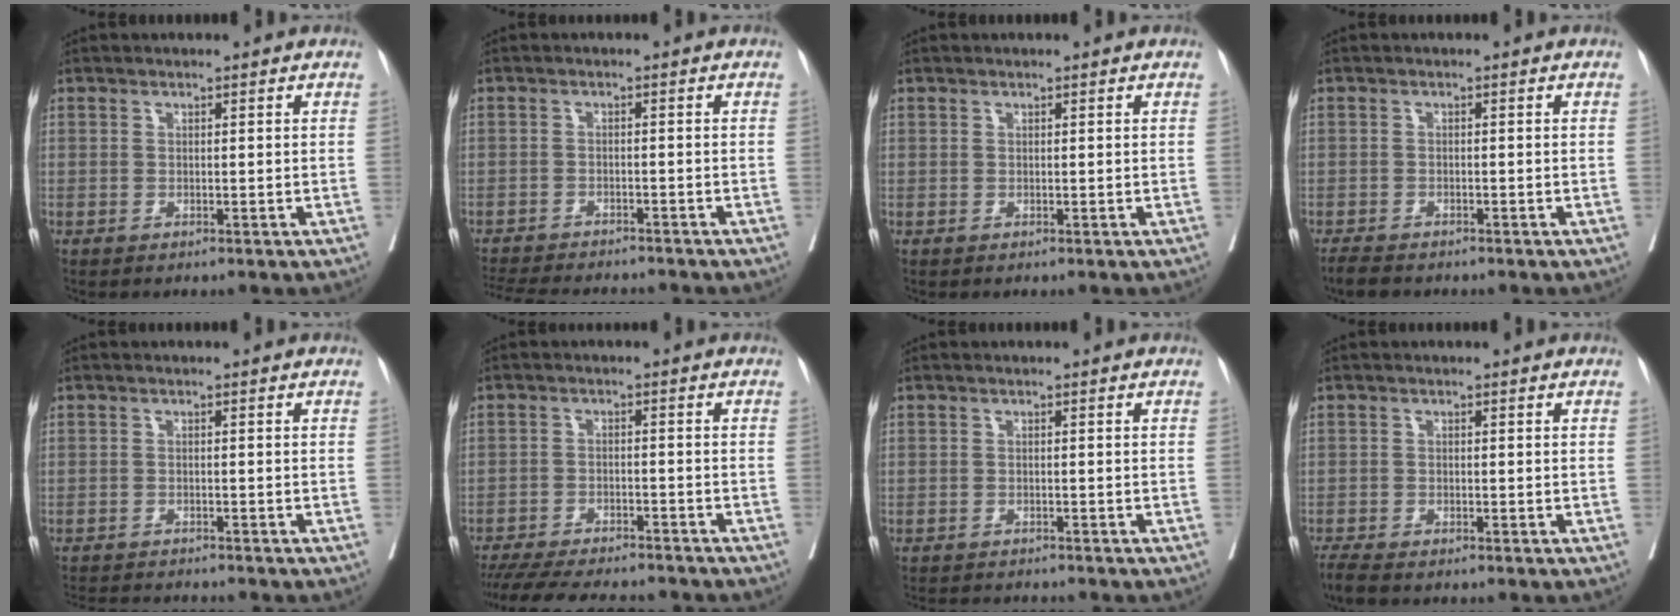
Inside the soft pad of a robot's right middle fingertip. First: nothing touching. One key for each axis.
{"total": 13.5, "fx": -12.3, "fy": 2.2, "fz": 5.0, "tx": -0.103, "ty": -0.016, "tz": -0.170}
{"total": 0.0}
{"total": 3.7, "fx": -3.2, "fy": 0.9, "fz": 1.6, "tx": -0.029, "ty": -0.009, "tz": -0.052}
{"total": 8.6, "fx": -8.1, "fy": 0.7, "fz": 2.7, "tx": -0.037, "ty": -0.007, "tz": -0.116}
{"total": 16.5, "fx": -14.8, "fy": 3.0, "fz": 6.6, "tx": -0.139, "ty": -0.021, "tz": -0.209}
{"total": 7.3, "fx": -6.9, "fy": 0.9, "fz": 2.2, "tx": -0.027, "ty": -0.008, "tz": -0.093}
{"total": 3.7, "fx": -3.2, "fy": 0.5, "fz": 1.8, "tx": -0.037, "ty": -0.011, "tz": -0.057}